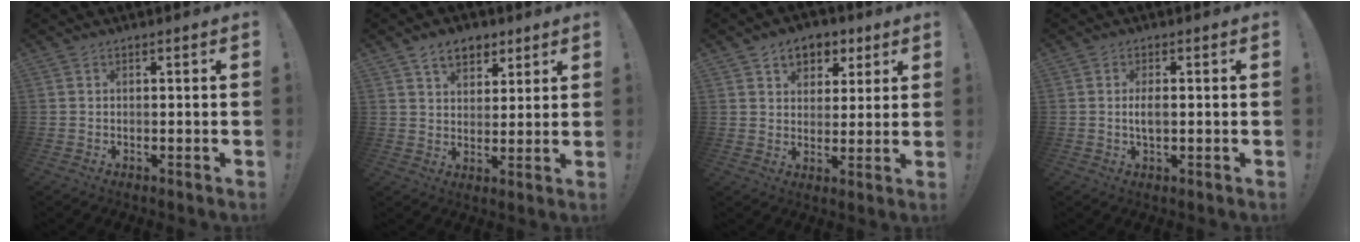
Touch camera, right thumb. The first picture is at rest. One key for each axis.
{"total": 8.5, "fx": 5.1, "fy": 5.6, "fz": 3.8, "tx": -0.047, "ty": -0.022, "tz": 0.096}
{"total": 7.7, "fx": 3.9, "fy": 6.0, "fz": 2.8, "tx": -0.030, "ty": -0.021, "tz": 0.074}
{"total": 3.3, "fx": -0.2, "fy": 1.3, "fz": 3.0, "tx": -0.058, "ty": -0.001, "tz": -0.007}